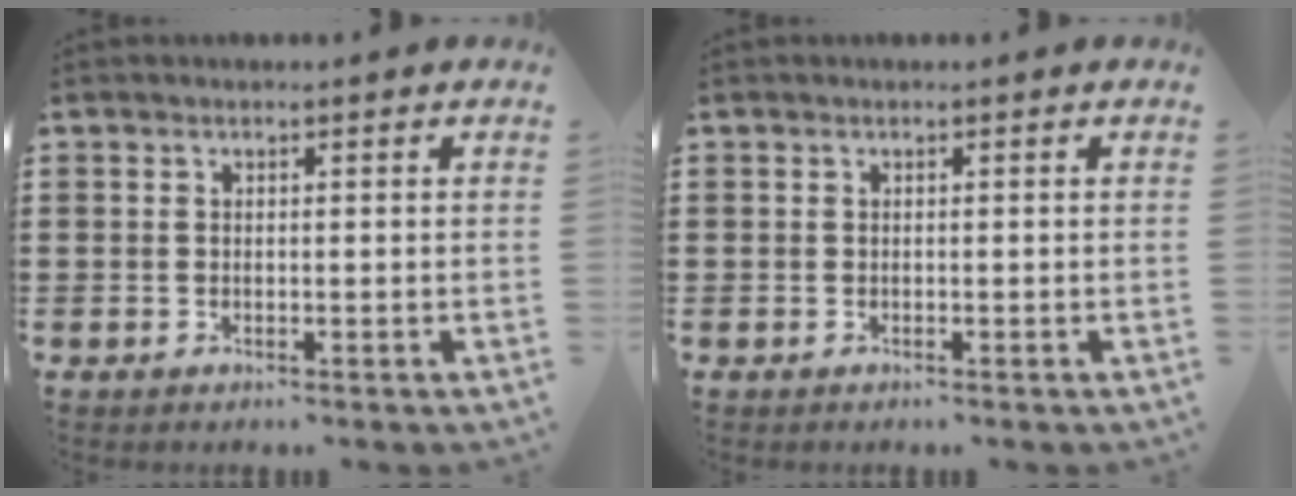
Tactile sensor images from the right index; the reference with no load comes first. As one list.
[{"total": 0.0}]